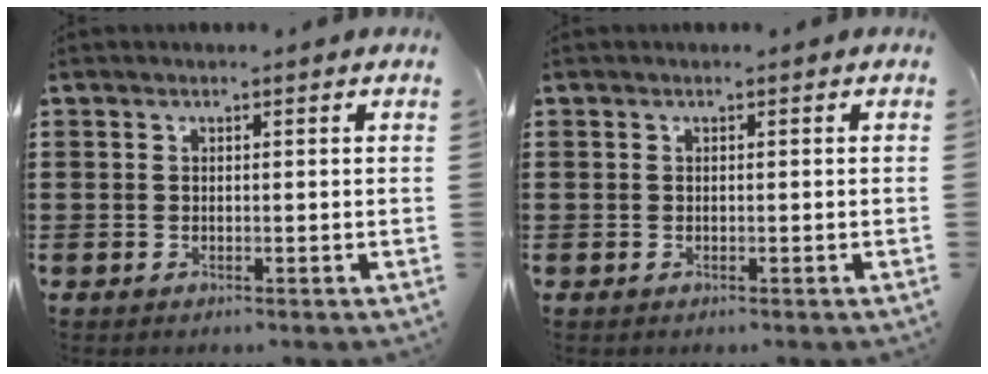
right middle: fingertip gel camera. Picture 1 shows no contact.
{"total": 0.0}